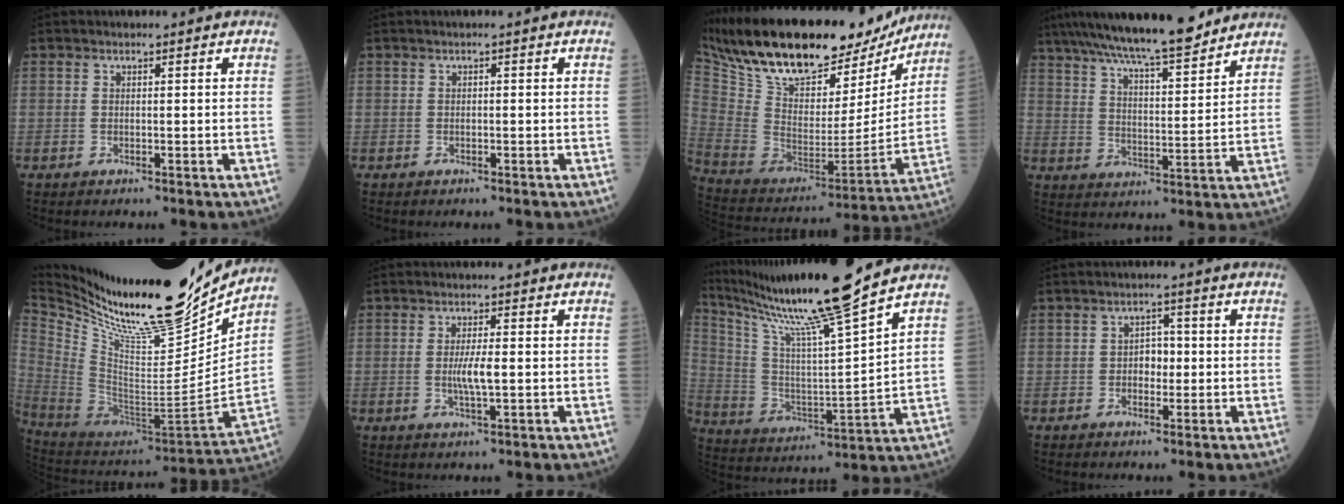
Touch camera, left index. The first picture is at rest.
{"total": 0.0}
{"total": 27.9, "force": [22.7, 9.6, 13.2], "torque": [-0.239, -0.001, 0.353]}
{"total": 17.8, "force": [15.1, 2.1, 9.0], "torque": [-0.157, 0.016, 0.239]}
{"total": 27.0, "force": [22.9, 3.2, 13.9], "torque": [-0.252, -0.070, 0.376]}
{"total": 3.5, "force": [-0.5, 0.2, 3.5], "torque": [-0.068, -0.008, -0.010]}
{"total": 19.1, "force": [15.6, -2.4, 10.7], "torque": [-0.203, -0.025, 0.273]}
{"total": 2.7, "force": [-0.5, 1.7, 2.0], "torque": [-0.024, 0.004, -0.011]}